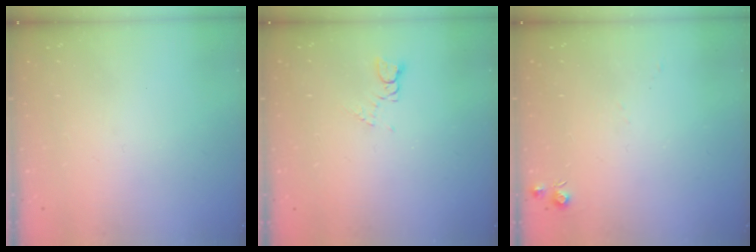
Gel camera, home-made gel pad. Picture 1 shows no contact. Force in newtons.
{"total": 1.9, "press": 1.8, "slide": 0.3}
{"total": 4.9, "press": 4.9, "slide": 0.7}